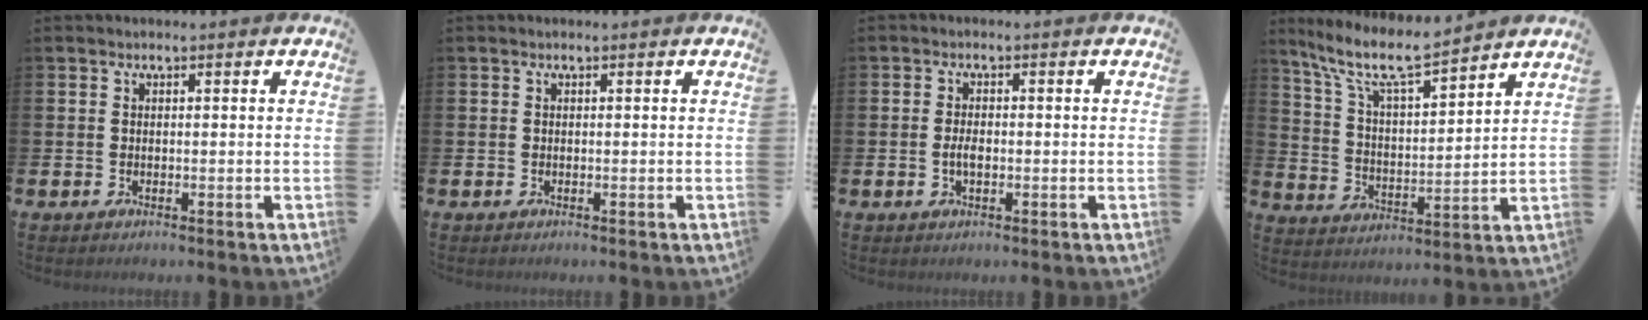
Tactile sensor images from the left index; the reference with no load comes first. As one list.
[{"total": 0.0}, {"total": 2.2, "force": [-0.3, 1.1, 1.9], "torque": [-0.027, -0.001, -0.009]}, {"total": 9.4, "force": [8.2, 1.5, 4.4], "torque": [-0.122, -0.041, 0.145]}]